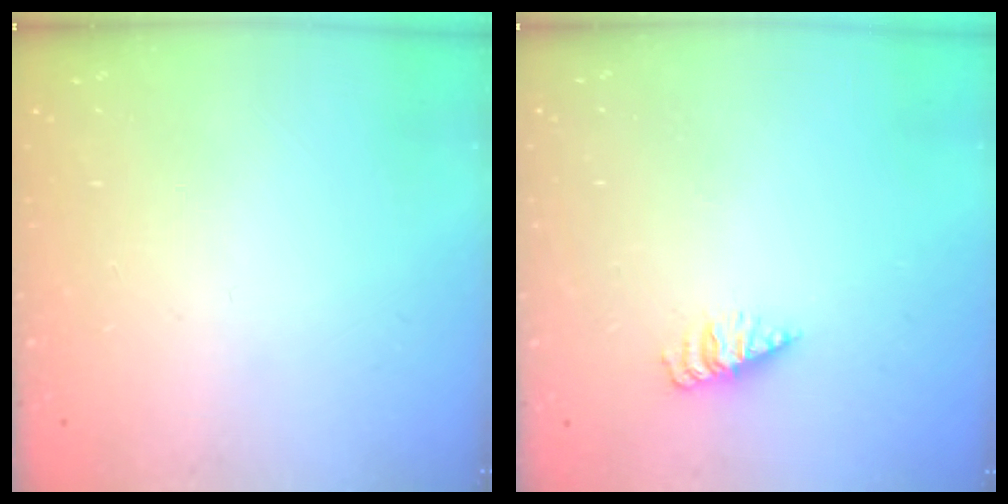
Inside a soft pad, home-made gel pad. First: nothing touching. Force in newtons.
{"total": 2.0, "press": 2.0, "slide": 0.3}